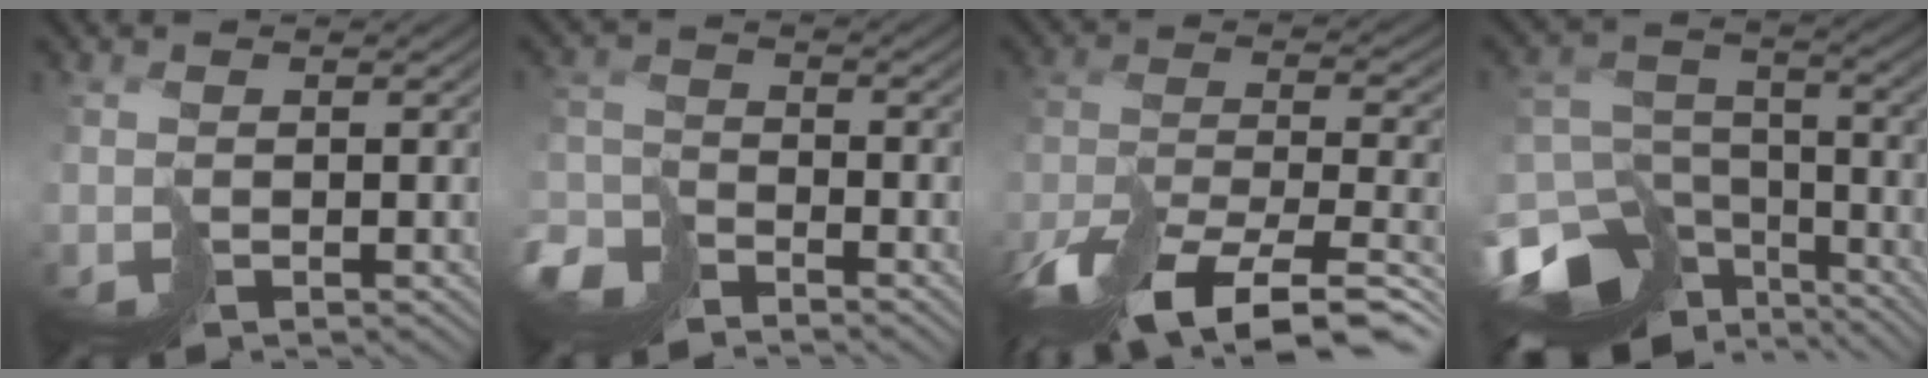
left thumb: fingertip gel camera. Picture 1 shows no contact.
{"total": 6.9, "force": [-5.6, 3.0, 2.9], "torque": [-0.067, -0.007, -0.126]}
{"total": 15.8, "force": [-11.8, 4.8, 9.4], "torque": [-0.211, -0.037, -0.178]}
{"total": 16.5, "force": [-11.2, 9.8, 6.9], "torque": [-0.193, -0.037, -0.155]}